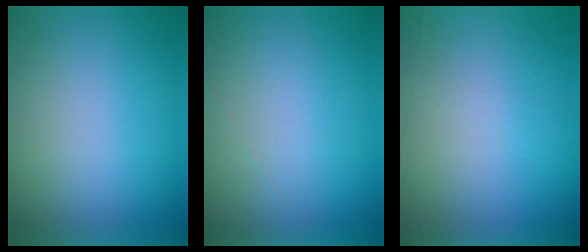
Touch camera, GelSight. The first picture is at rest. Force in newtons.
{"total": 1.0}
{"total": 5.9}